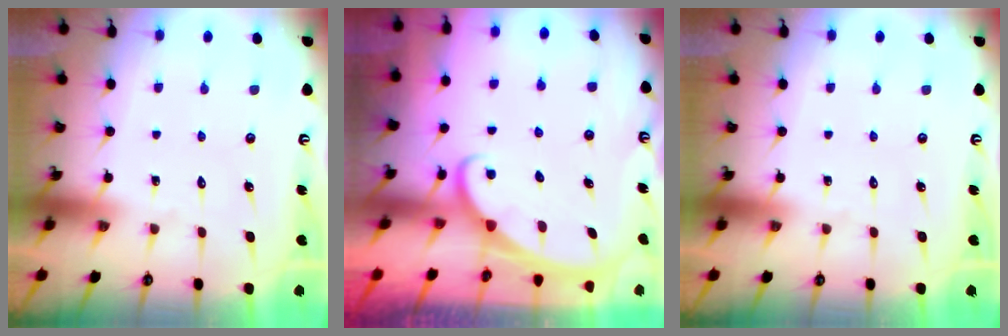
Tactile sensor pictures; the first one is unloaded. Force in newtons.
{"total": 1.8, "press": 1.8, "slide": 0.1}
{"total": 0.0}